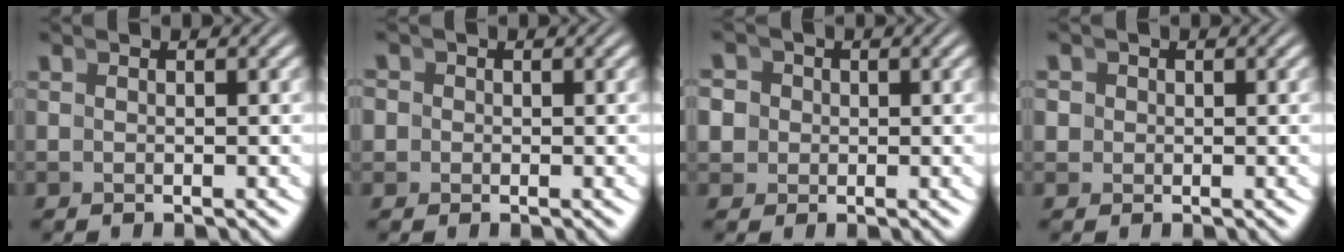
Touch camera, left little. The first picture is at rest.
{"total": 2.9, "force": [-0.3, 2.8, 0.7], "torque": [-0.019, -0.003, -0.010]}
{"total": 4.7, "force": [0.0, 4.4, 1.6], "torque": [-0.038, -0.006, -0.005]}
{"total": 2.7, "force": [-0.1, 2.6, 0.7], "torque": [-0.020, -0.003, -0.004]}